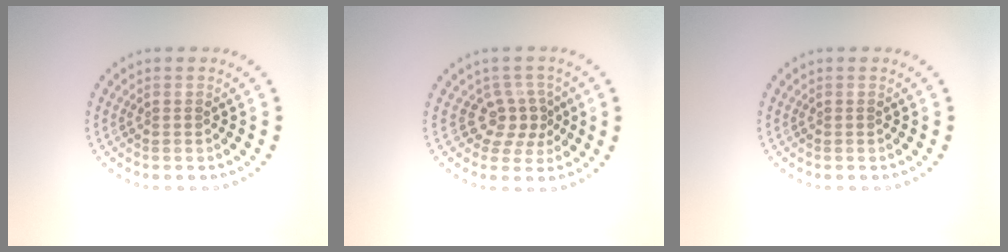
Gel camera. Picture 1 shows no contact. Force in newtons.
{"total": 2.8, "press": 2.0, "slide": 1.9}
{"total": 0.0}